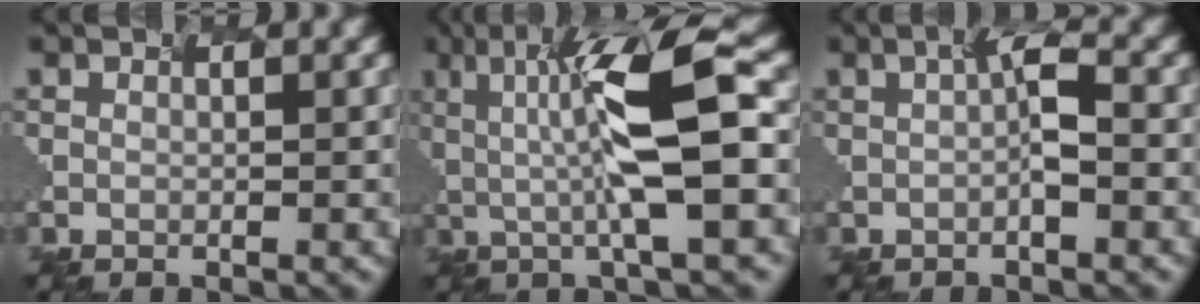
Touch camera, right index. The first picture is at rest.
{"total": 7.7, "force": [-0.3, 0.8, 7.6], "torque": [-0.163, 0.006, 0.021]}
{"total": 1.3, "force": [-0.7, -0.7, 1.0], "torque": [-0.043, 0.000, 0.015]}